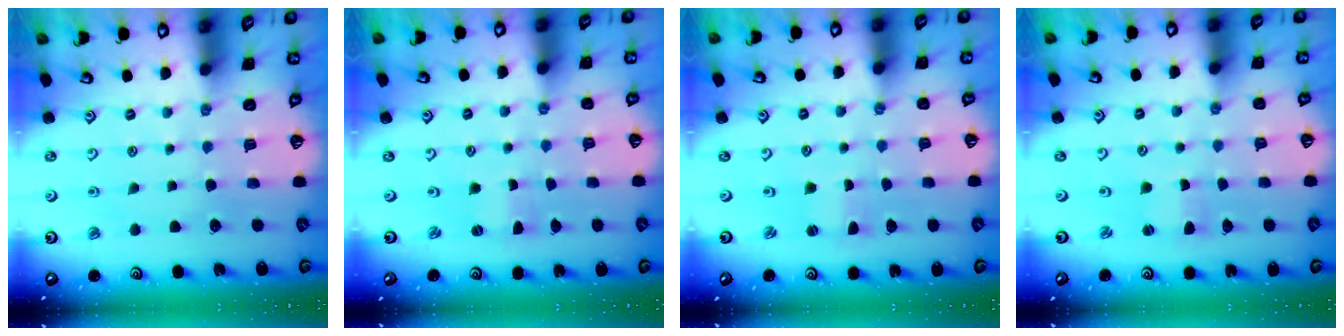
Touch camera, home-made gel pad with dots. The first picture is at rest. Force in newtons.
{"total": 0.0}
{"total": 1.0, "press": 1.0, "slide": 0.2}
{"total": 0.7, "press": 0.7, "slide": 0.2}